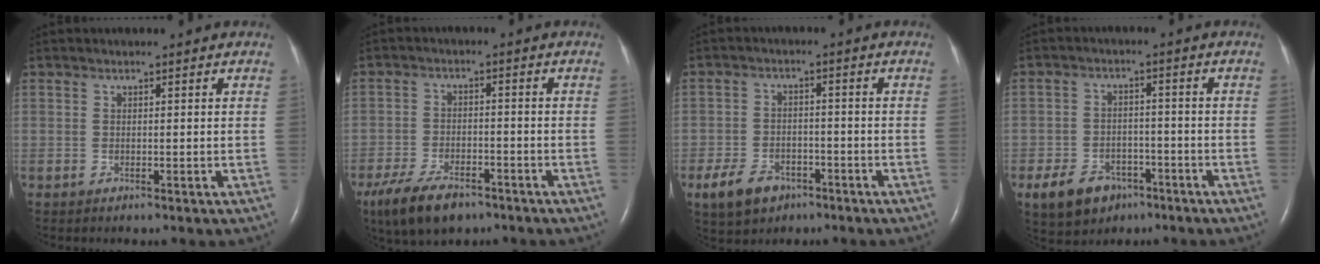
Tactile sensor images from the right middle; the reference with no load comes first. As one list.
[{"total": 9.1, "force": [-6.4, 3.7, 5.2], "torque": [-0.106, -0.011, -0.111]}, {"total": 6.6, "force": [-3.9, 4.2, 3.3], "torque": [-0.068, -0.001, -0.062]}, {"total": 8.4, "force": [-4.9, 5.7, 3.7], "torque": [-0.070, 0.004, -0.071]}]